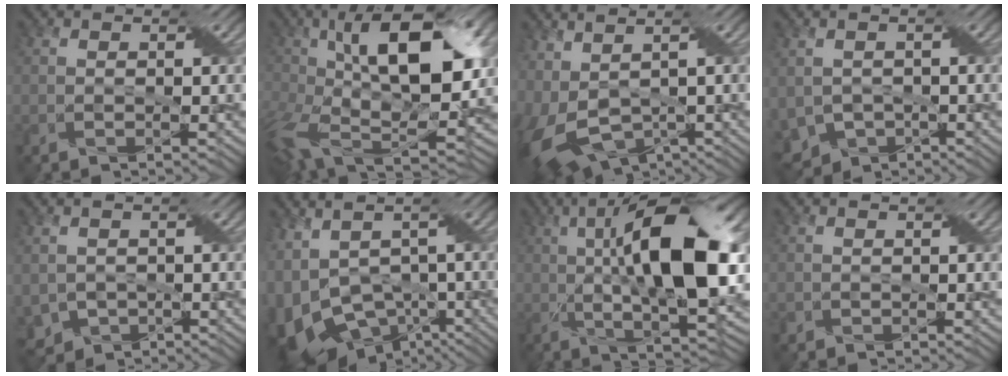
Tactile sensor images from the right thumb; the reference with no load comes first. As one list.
[{"total": 16.5, "force": [1.1, 8.2, 14.3], "torque": [-0.291, -0.020, 0.010]}, {"total": 11.3, "force": [-0.3, 6.8, 9.0], "torque": [-0.221, -0.040, 0.013]}, {"total": 6.3, "force": [-3.0, 4.1, 3.7], "torque": [-0.089, -0.023, -0.055]}, {"total": 4.8, "force": [-2.2, 3.5, 2.4], "torque": [-0.056, -0.019, -0.042]}, {"total": 13.4, "force": [-3.7, 8.7, 9.5], "torque": [-0.215, -0.026, -0.025]}, {"total": 15.5, "force": [1.6, 5.2, 14.5], "torque": [-0.238, 0.016, 0.015]}, {"total": 0.9, "force": [-0.5, 0.7, -0.1], "torque": [0.001, -0.003, -0.011]}]